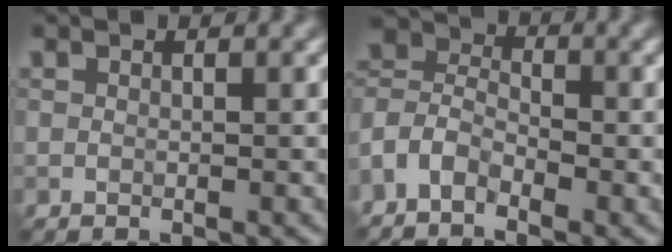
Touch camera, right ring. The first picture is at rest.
{"total": 4.2, "force": [-2.4, 2.5, 2.3], "torque": [-0.046, 0.003, -0.063]}